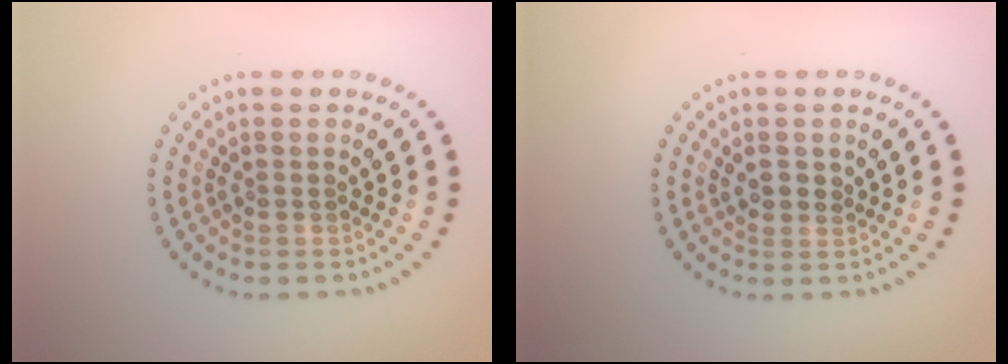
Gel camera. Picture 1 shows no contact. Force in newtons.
{"total": 1.1, "press": 1.0, "slide": 0.4}